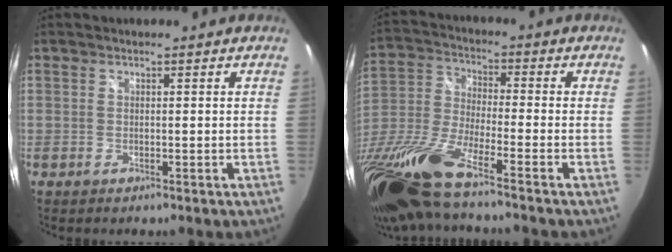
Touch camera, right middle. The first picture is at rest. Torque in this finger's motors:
{"motor_torque": [0.95, -1.19, 0.34, 0.21]}